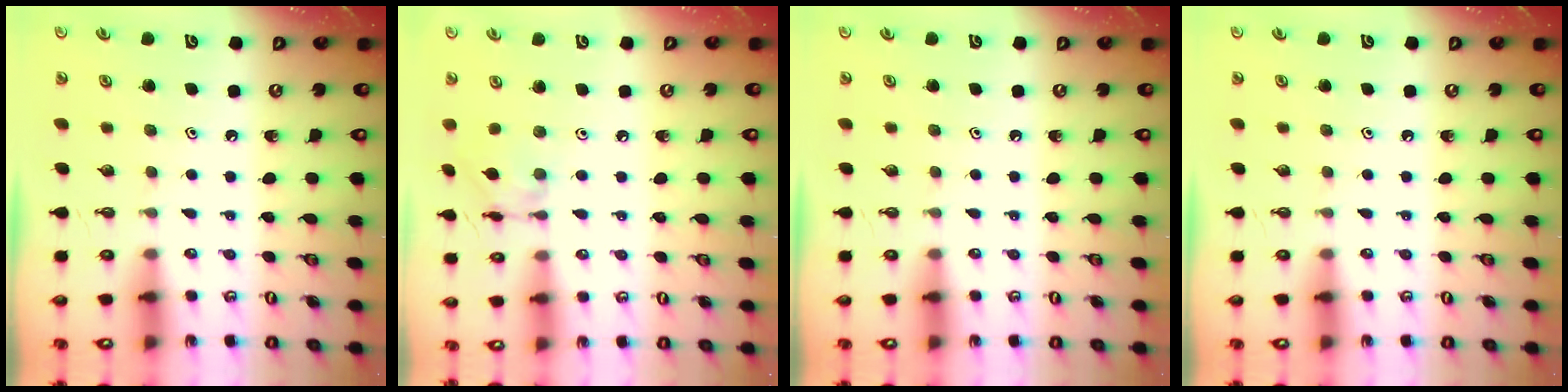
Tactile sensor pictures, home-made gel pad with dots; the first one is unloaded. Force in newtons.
{"total": 5.2, "press": 5.2, "slide": 0.3}
{"total": 0.0}
{"total": 0.0}